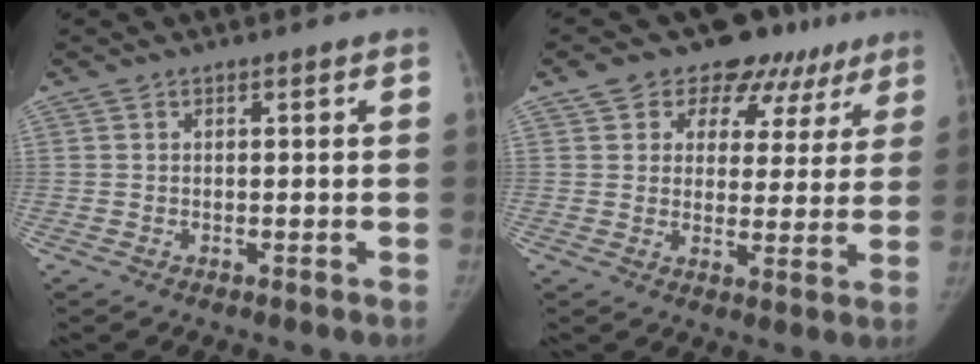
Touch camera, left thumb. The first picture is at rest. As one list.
[{"total": 14.5, "force": [9.1, 9.5, 5.9], "torque": [-0.022, -0.016, 0.116]}]